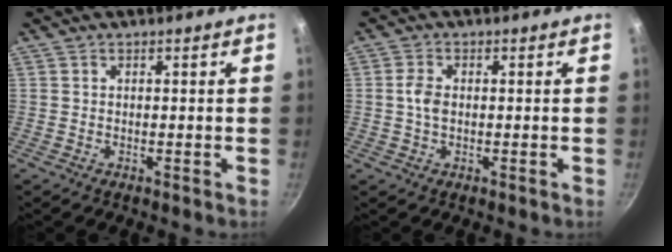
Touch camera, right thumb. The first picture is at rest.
{"total": 3.3, "force": [0.0, 2.2, 2.6], "torque": [-0.052, 0.008, -0.003]}